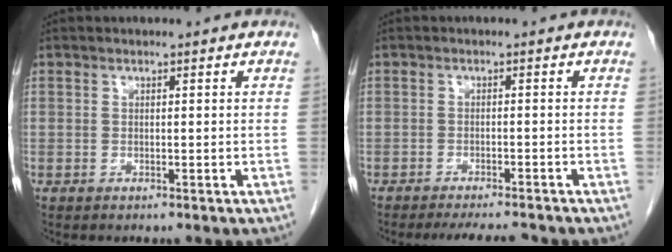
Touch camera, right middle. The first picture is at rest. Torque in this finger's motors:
{"motor_torque": [0.06, -0.02, 0.06, 0.02]}